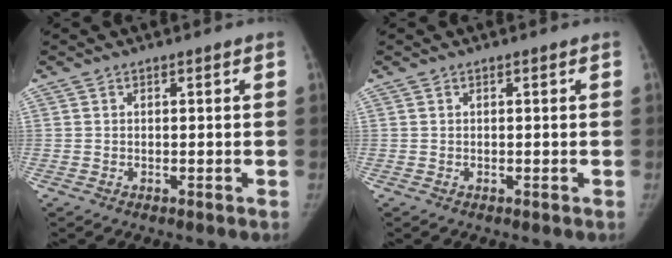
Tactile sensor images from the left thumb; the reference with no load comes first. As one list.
[{"total": 0.0}]